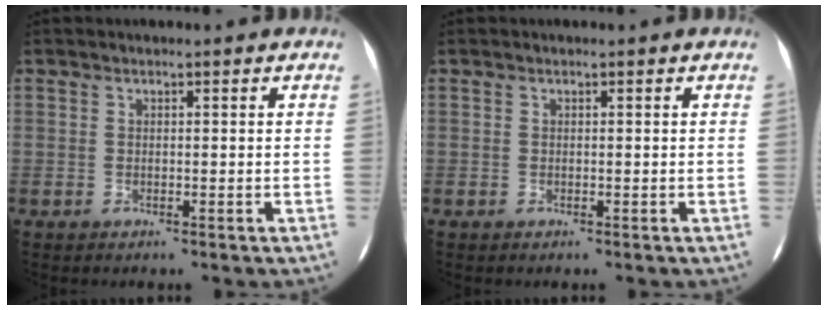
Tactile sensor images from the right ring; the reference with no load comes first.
{"total": 0.0}